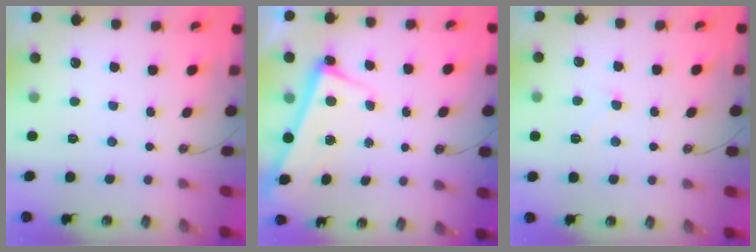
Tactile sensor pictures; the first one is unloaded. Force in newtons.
{"total": 2.6, "press": 2.5, "slide": 0.7}
{"total": 1.9, "press": 1.8, "slide": 0.6}